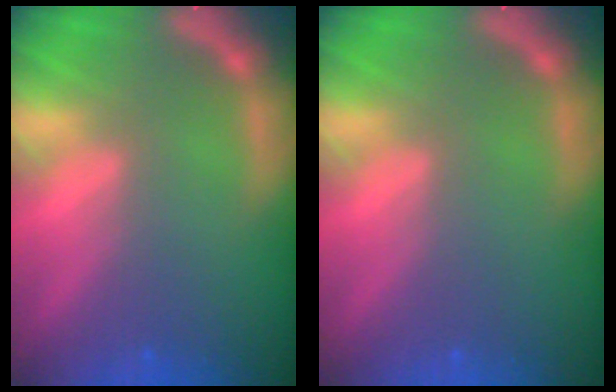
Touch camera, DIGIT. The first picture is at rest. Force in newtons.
{"total": 0.0}